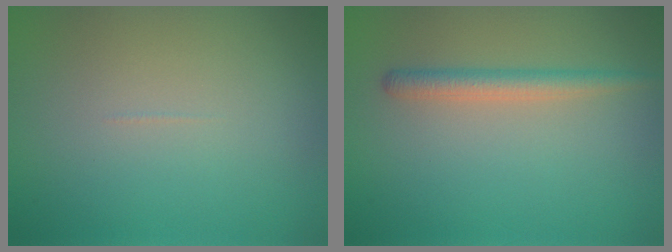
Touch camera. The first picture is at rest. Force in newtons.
{"total": 2.2, "press": 2.2, "slide": 0.0}